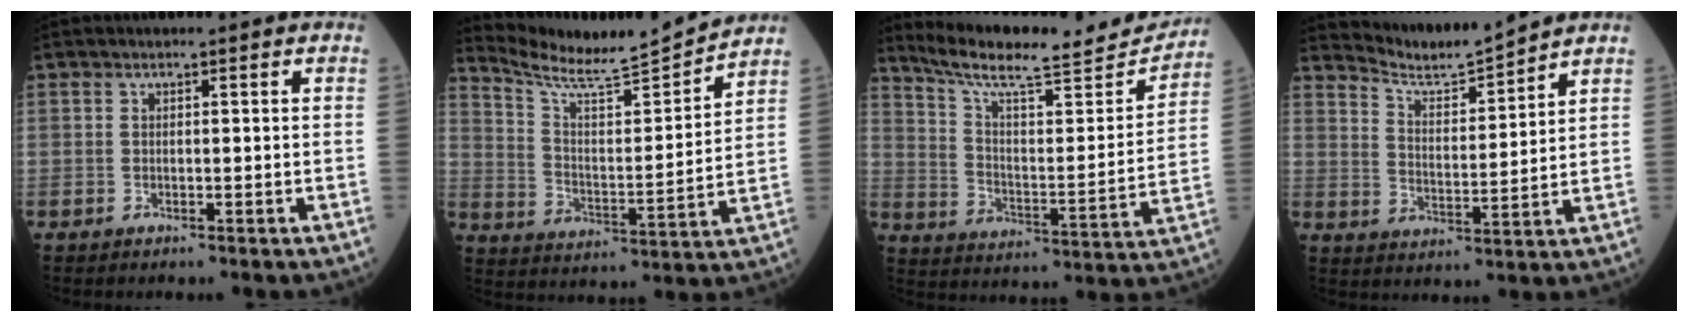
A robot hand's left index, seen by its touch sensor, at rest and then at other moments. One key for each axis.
{"total": 13.2, "fx": 12.9, "fy": -1.0, "fz": 2.9, "tx": -0.063, "ty": -0.022, "tz": 0.215}
{"total": 19.8, "fx": 18.2, "fy": 2.8, "fz": 7.1, "tx": -0.120, "ty": -0.014, "tz": 0.267}
{"total": 7.7, "fx": 7.6, "fy": -1.1, "fz": 0.1, "tx": -0.022, "ty": -0.010, "tz": 0.148}